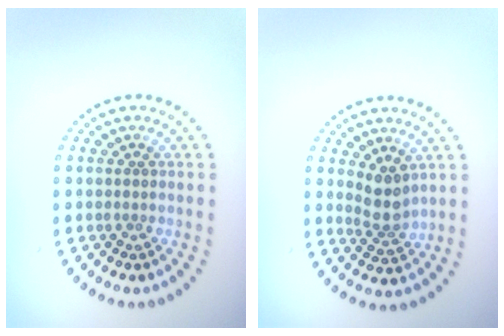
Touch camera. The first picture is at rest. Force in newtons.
{"total": 2.5, "press": 2.0, "slide": 1.5}